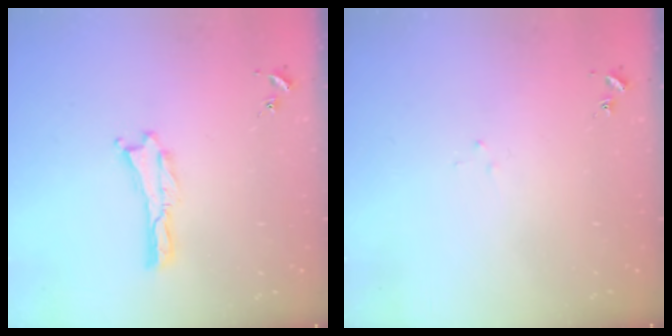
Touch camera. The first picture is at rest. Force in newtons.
{"total": 1.8, "press": 1.8, "slide": 0.1}